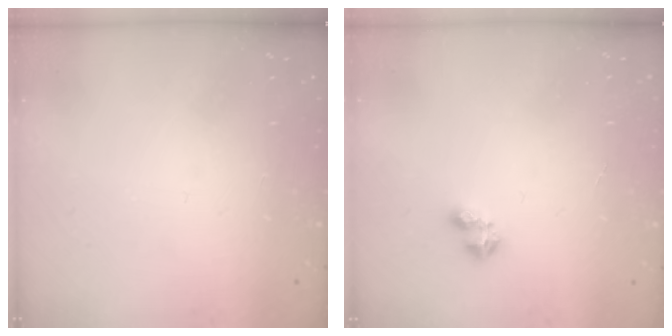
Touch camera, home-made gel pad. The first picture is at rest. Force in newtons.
{"total": 2.3, "press": 2.3, "slide": 0.4}